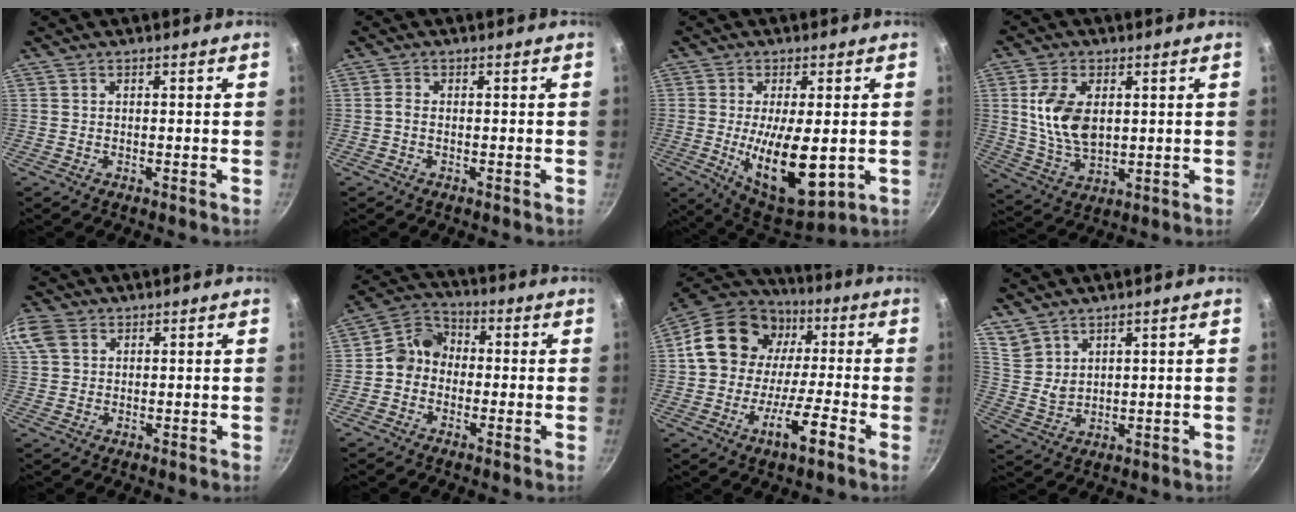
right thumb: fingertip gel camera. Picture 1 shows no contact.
{"total": 1.3, "force": [-0.4, 0.8, 0.9], "torque": [-0.023, 0.006, -0.011]}
{"total": 15.4, "force": [-1.9, 6.3, 13.9], "torque": [-0.214, -0.011, -0.016]}
{"total": 11.2, "force": [1.9, 6.7, 8.8], "torque": [-0.159, -0.016, 0.042]}
{"total": 6.6, "force": [2.8, 4.8, 3.6], "torque": [-0.072, 0.008, 0.052]}
{"total": 7.1, "force": [-1.1, 6.2, 3.4], "torque": [-0.032, 0.027, -0.043]}
{"total": 17.0, "force": [-4.1, 12.0, 11.4], "torque": [-0.164, 0.052, -0.085]}
{"total": 5.2, "force": [4.3, 2.5, 1.7], "torque": [-0.023, -0.022, 0.098]}